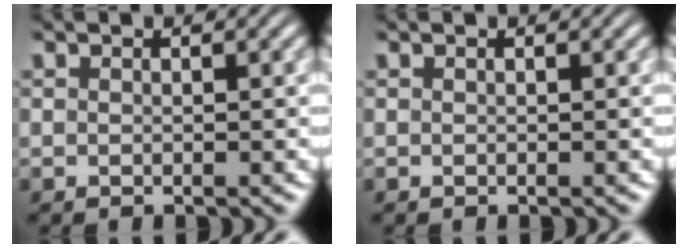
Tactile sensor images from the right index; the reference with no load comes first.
{"total": 0.0}